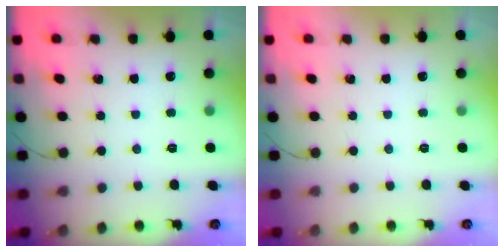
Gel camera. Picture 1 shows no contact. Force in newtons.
{"total": 0.0}